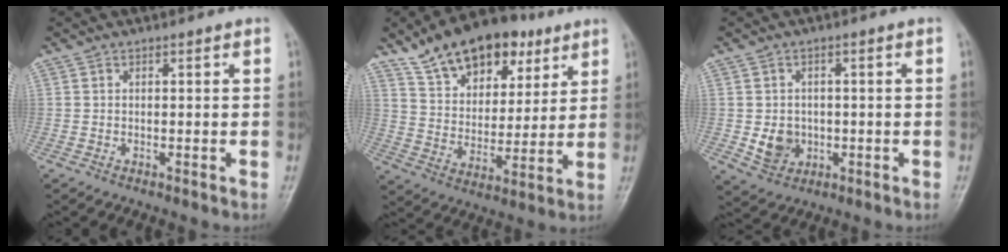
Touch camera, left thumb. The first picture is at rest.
{"total": 18.6, "force": [11.4, 10.7, 10.0], "torque": [-0.123, -0.030, 0.194]}
{"total": 5.3, "force": [-0.7, 4.6, 2.5], "torque": [-0.022, 0.003, -0.003]}